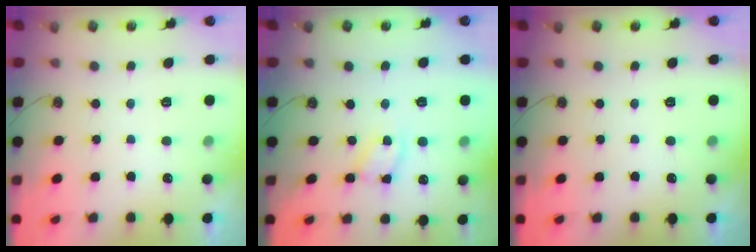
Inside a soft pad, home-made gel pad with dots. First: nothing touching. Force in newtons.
{"total": 5.3, "press": 5.3, "slide": 0.3}
{"total": 0.0}